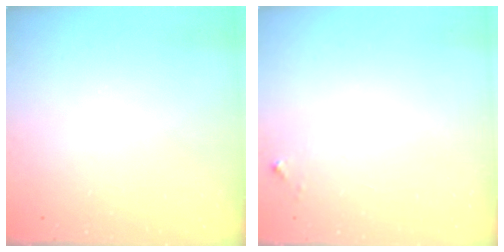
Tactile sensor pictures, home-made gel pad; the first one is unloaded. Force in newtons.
{"total": 2.8, "press": 2.8, "slide": 0.2}